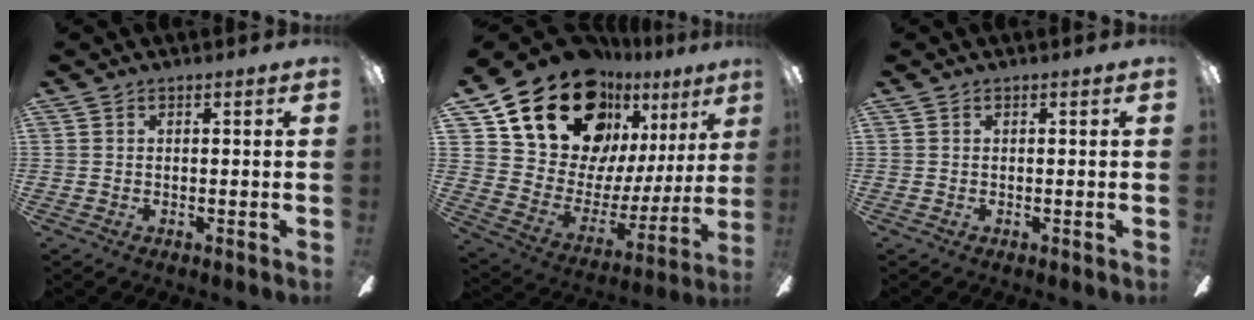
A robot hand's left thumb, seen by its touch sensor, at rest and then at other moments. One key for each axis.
{"total": 23.0, "fx": 15.8, "fy": 13.0, "fz": 10.5, "tx": -0.178, "ty": -0.099, "tz": 0.299}
{"total": 0.0}